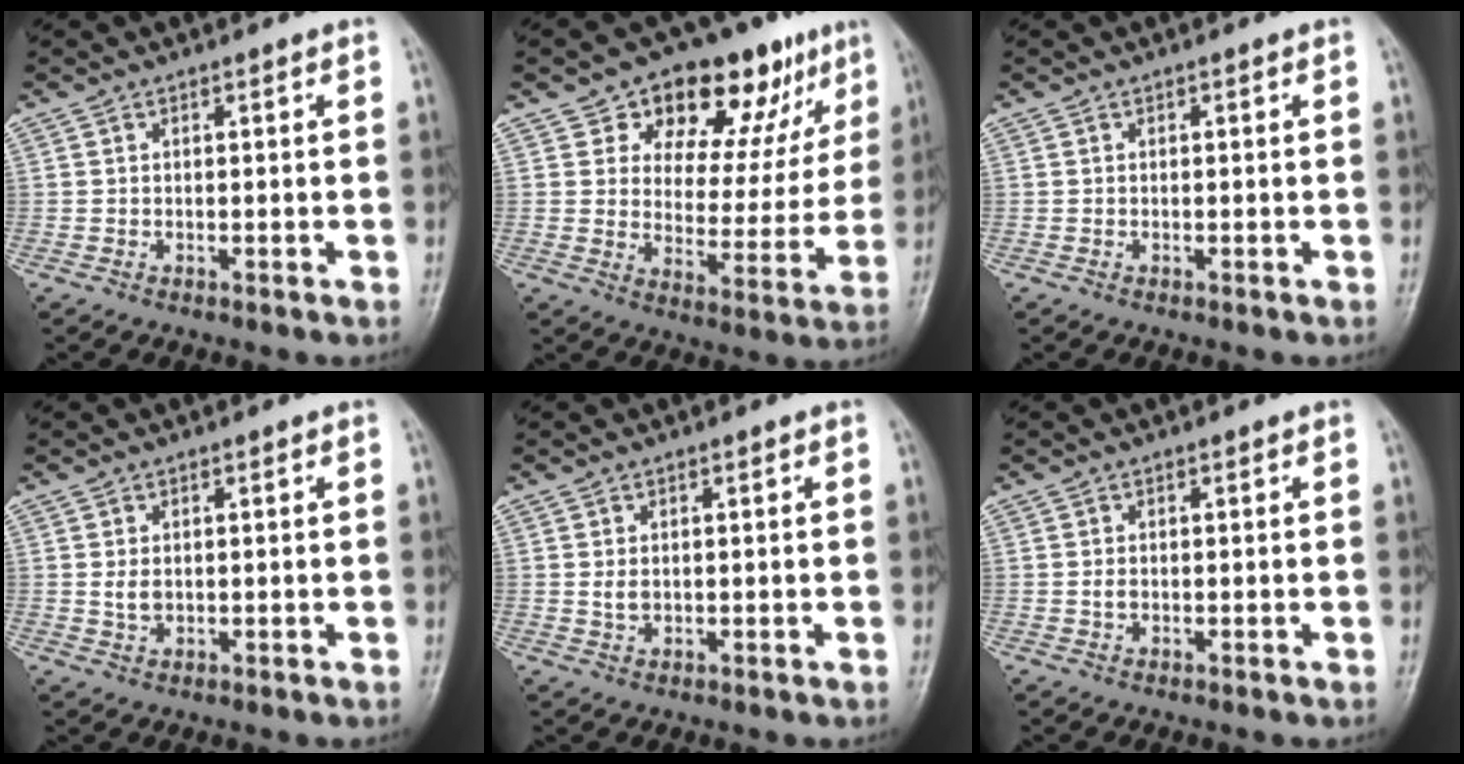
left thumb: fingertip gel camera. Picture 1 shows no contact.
{"total": 18.7, "force": [10.9, 10.2, 11.3], "torque": [-0.087, -0.031, 0.159]}
{"total": 0.0}
{"total": 2.1, "force": [0.3, 1.5, 1.5], "torque": [-0.023, -0.005, 0.010]}
{"total": 1.7, "force": [0.3, 1.2, 1.2], "torque": [-0.018, -0.004, 0.009]}
{"total": 1.0, "force": [-0.1, 0.7, 0.7], "torque": [-0.013, 0.000, 0.000]}